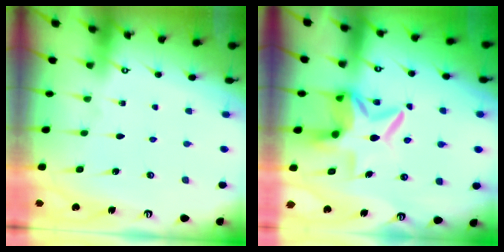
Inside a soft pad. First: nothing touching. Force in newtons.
{"total": 9.1, "press": 9.0, "slide": 1.1}